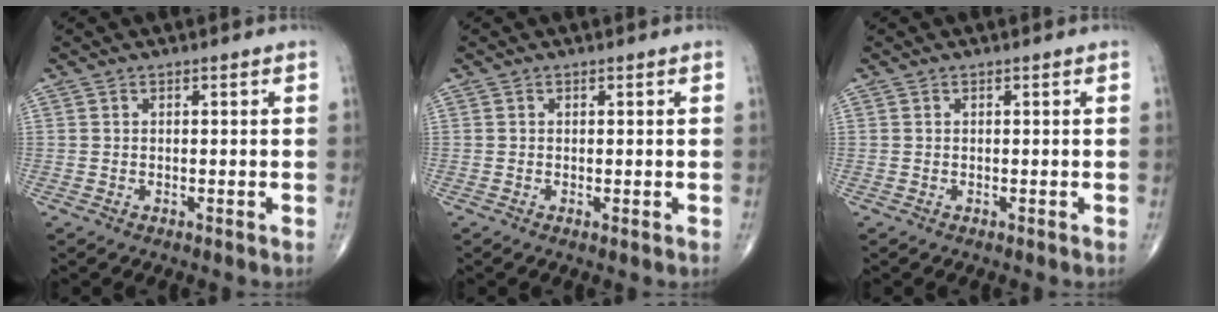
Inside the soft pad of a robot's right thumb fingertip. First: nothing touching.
{"total": 0.0}
{"total": 0.0}